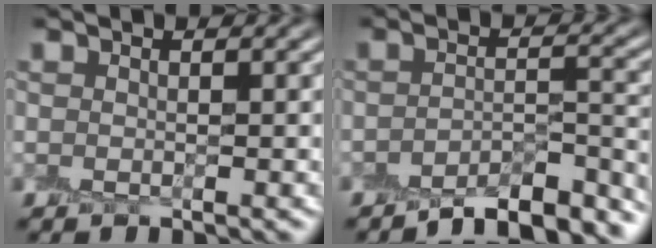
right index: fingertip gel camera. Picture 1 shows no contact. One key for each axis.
{"total": 6.6, "fx": -5.5, "fy": 1.5, "fz": 3.3, "tx": -0.043, "ty": 0.004, "tz": -0.081}